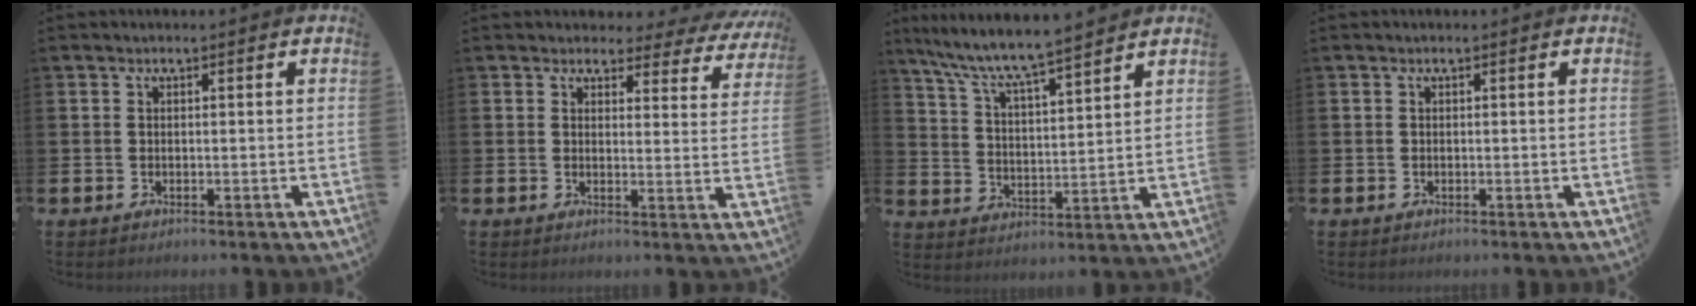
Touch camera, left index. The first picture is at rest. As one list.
[{"total": 3.1, "force": [2.7, 1.4, 0.4], "torque": [-0.001, -0.026, 0.040]}, {"total": 7.9, "force": [7.4, 0.2, 2.8], "torque": [-0.088, -0.047, 0.129]}, {"total": 0.0}]